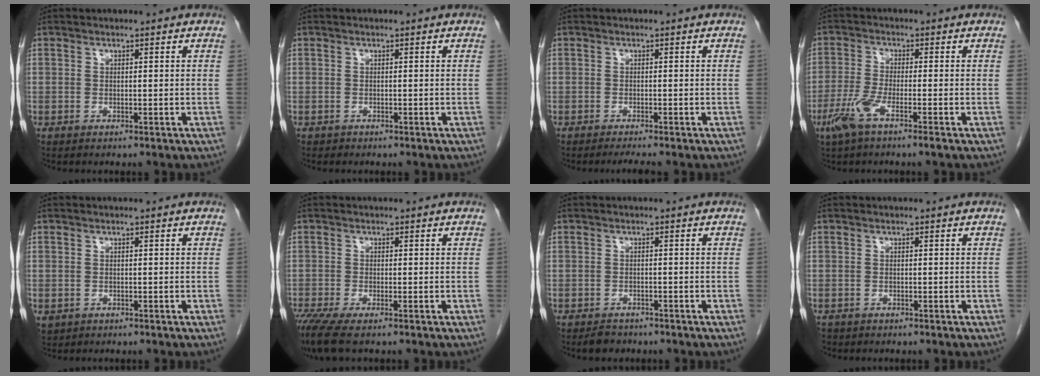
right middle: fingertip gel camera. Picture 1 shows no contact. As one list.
[{"total": 0.0}, {"total": 1.9, "force": [-1.6, -0.4, 0.9], "torque": [-0.020, -0.007, -0.026]}, {"total": 5.1, "force": [-3.0, 0.3, 4.1], "torque": [-0.096, -0.011, -0.066]}, {"total": 1.4, "force": [-0.4, 1.3, 0.4], "torque": [-0.010, 0.002, 0.005]}, {"total": 4.8, "force": [-3.4, 0.6, 3.3], "torque": [-0.062, -0.014, -0.062]}, {"total": 2.2, "force": [-1.8, 1.1, 0.5], "torque": [-0.018, -0.002, -0.025]}, {"total": 1.2, "force": [-0.9, 0.7, 0.2], "torque": [-0.012, 0.000, -0.012]}]